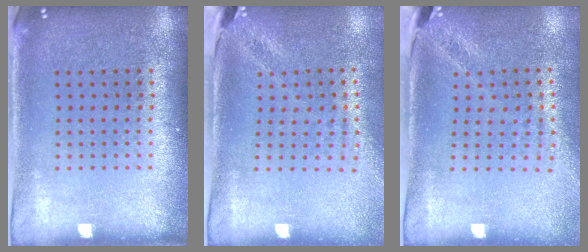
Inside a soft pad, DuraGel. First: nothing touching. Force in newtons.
{"total": 1.9, "press": 1.6, "slide": 1.1}
{"total": 1.8, "press": 1.5, "slide": 1.1}